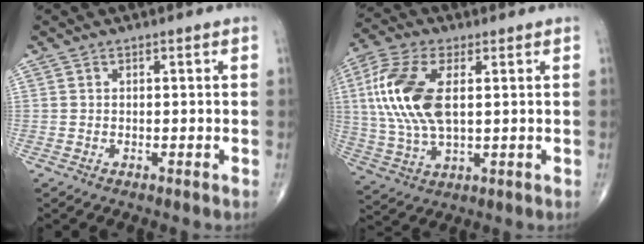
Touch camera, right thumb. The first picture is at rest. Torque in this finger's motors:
{"motor_torque": [0.11, 0.70, 1.27, 0.32, 0.19]}